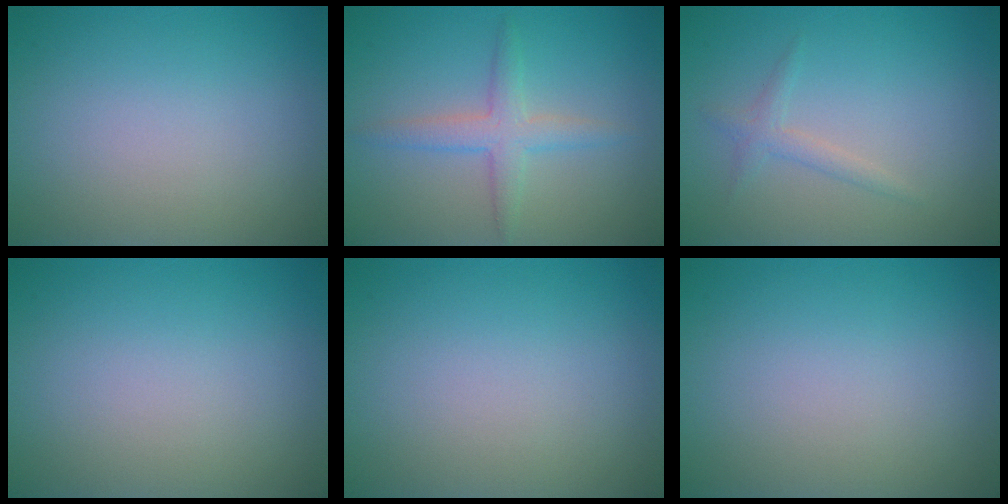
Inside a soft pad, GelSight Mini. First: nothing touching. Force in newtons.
{"total": 2.8, "press": 2.8, "slide": 0.0}
{"total": 1.3, "press": 1.3, "slide": 0.0}
{"total": 0.0}
{"total": 0.0}
{"total": 0.0}